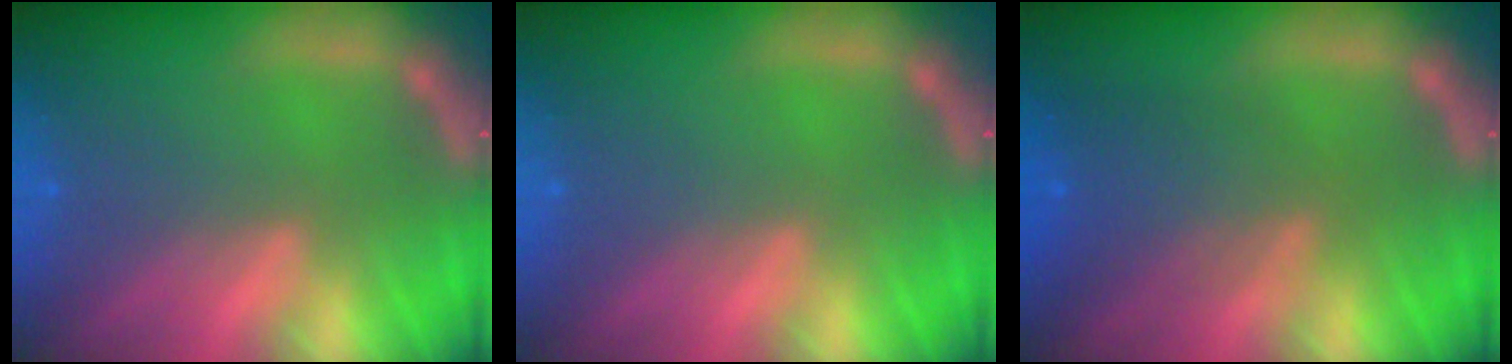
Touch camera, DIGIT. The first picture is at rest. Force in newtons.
{"total": 0.0}
{"total": 5.0}